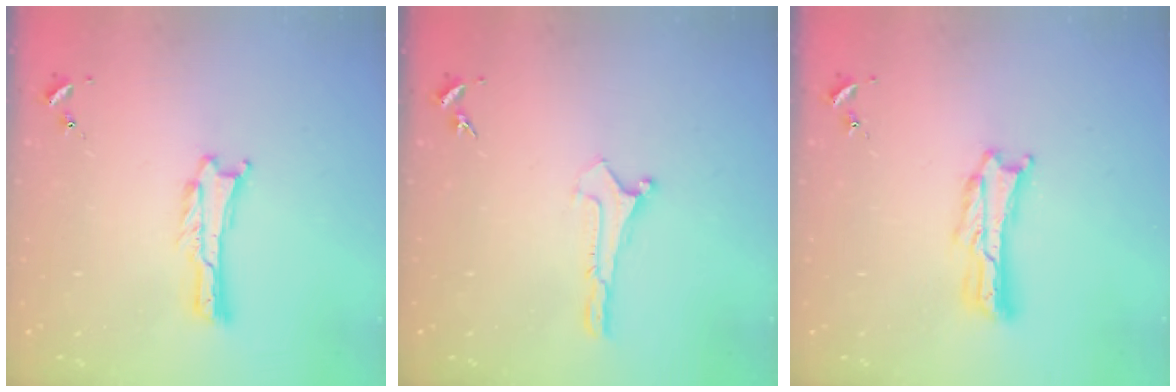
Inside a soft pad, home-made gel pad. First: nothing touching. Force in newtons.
{"total": 0.0}
{"total": 2.4, "press": 2.4, "slide": 0.3}